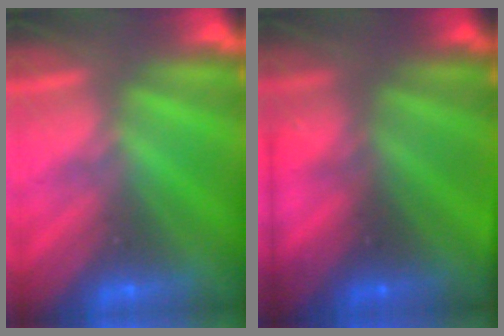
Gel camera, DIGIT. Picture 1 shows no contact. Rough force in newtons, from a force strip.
{"total": 9.6}